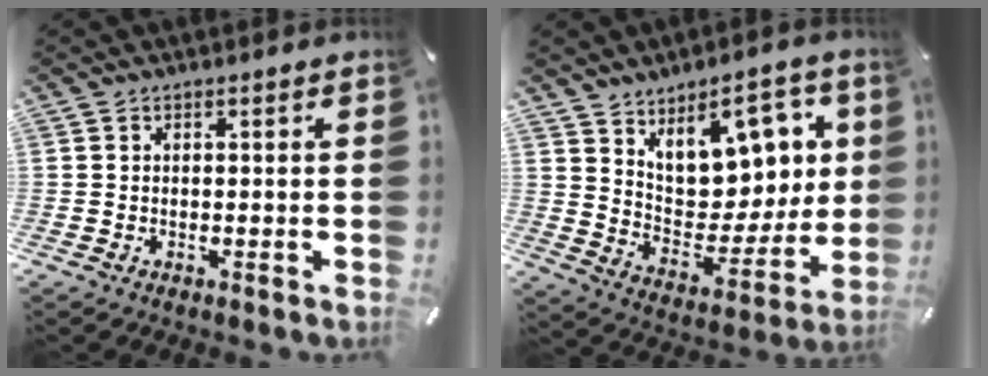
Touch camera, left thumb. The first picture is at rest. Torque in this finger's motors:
{"motor_torque": [2.70, 1.90, 0.53, -0.34, 0.19]}